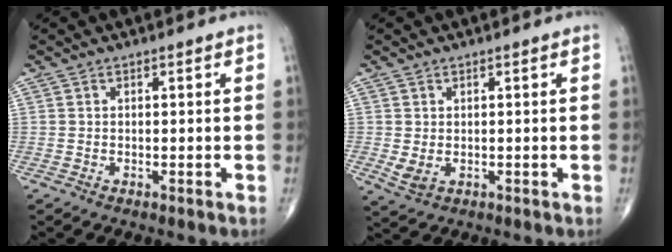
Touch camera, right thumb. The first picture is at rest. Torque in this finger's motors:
{"motor_torque": [1.92, 2.04, 0.27, 0.08, 0.00]}